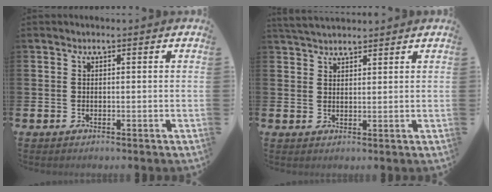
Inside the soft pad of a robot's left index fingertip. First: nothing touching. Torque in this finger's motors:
{"motor_torque": [0.92, -1.22, 0.12, 0.12]}